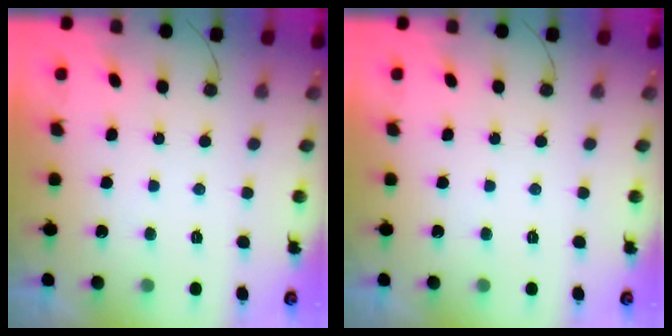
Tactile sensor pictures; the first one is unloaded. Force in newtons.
{"total": 0.0}